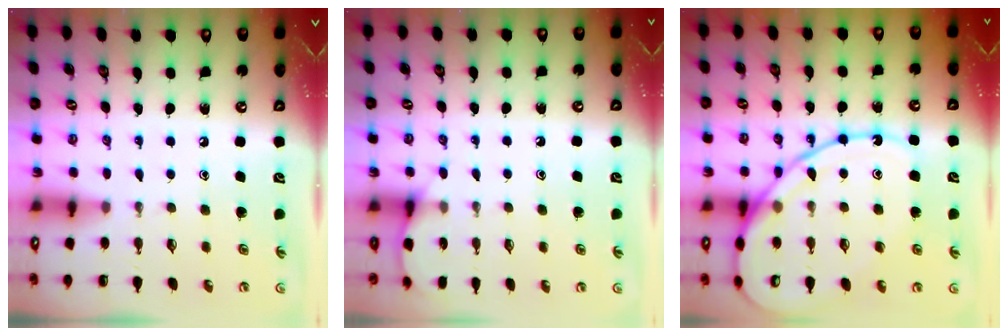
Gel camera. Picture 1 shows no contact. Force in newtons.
{"total": 6.9, "press": 6.9, "slide": 0.7}
{"total": 16.9, "press": 16.8, "slide": 1.8}